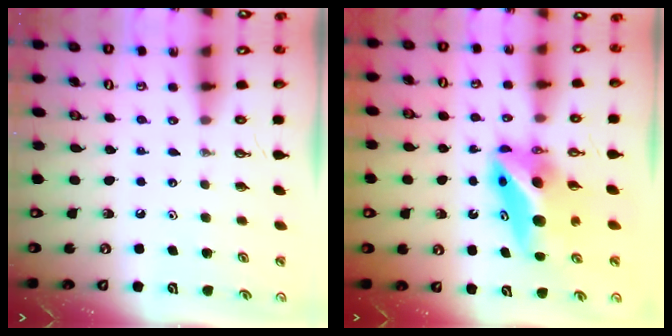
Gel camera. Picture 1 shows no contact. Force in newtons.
{"total": 8.7, "press": 8.5, "slide": 1.8}